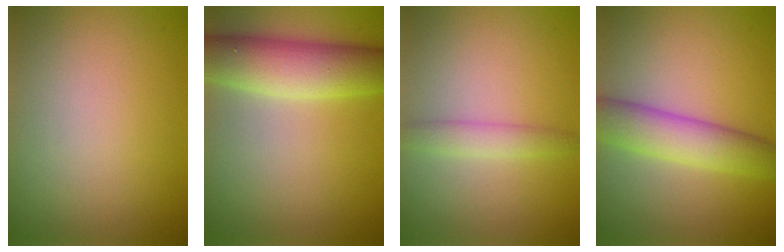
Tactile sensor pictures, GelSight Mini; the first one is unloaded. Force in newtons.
{"total": 7.2, "press": 7.2, "slide": 0.4}
{"total": 2.1, "press": 2.1, "slide": 0.0}
{"total": 5.4, "press": 5.4, "slide": 0.1}